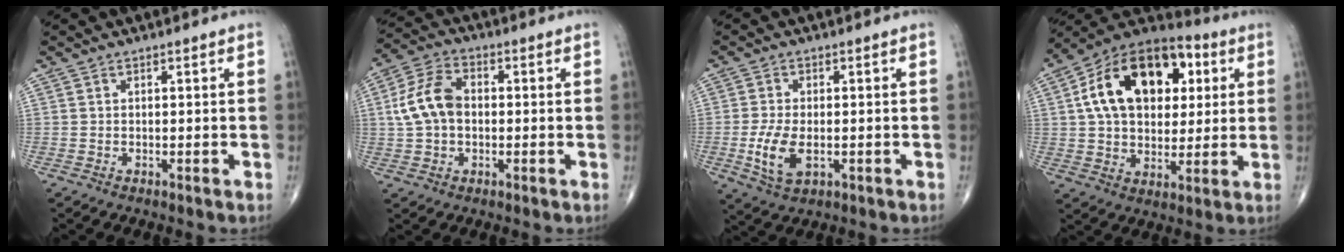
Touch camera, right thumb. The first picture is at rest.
{"total": 9.4, "force": [0.3, 6.3, 7.0], "torque": [-0.137, 0.025, -0.001]}
{"total": 7.2, "force": [-1.5, 3.8, 5.9], "torque": [-0.124, -0.006, -0.023]}
{"total": 21.7, "force": [5.5, 13.9, 15.7], "torque": [-0.227, 0.012, 0.083]}